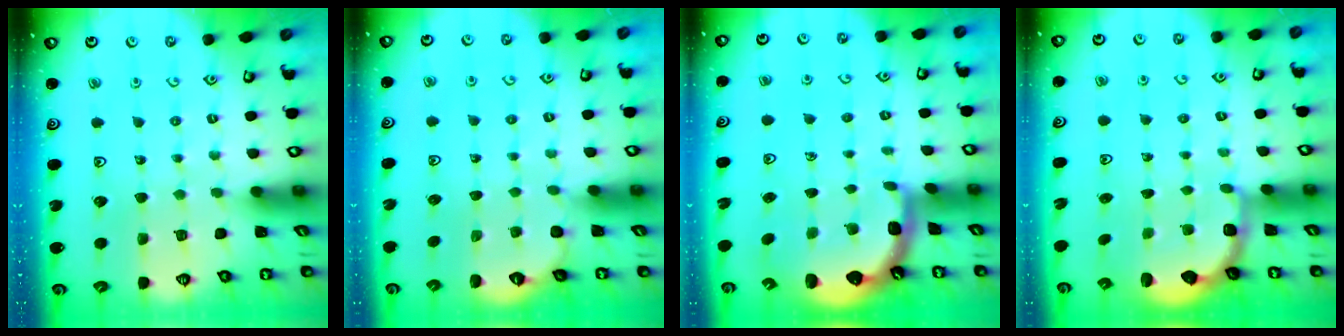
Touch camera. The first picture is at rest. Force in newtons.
{"total": 1.9, "press": 0.7, "slide": 1.8}
{"total": 2.7, "press": 1.5, "slide": 2.2}
{"total": 2.9, "press": 2.4, "slide": 1.6}